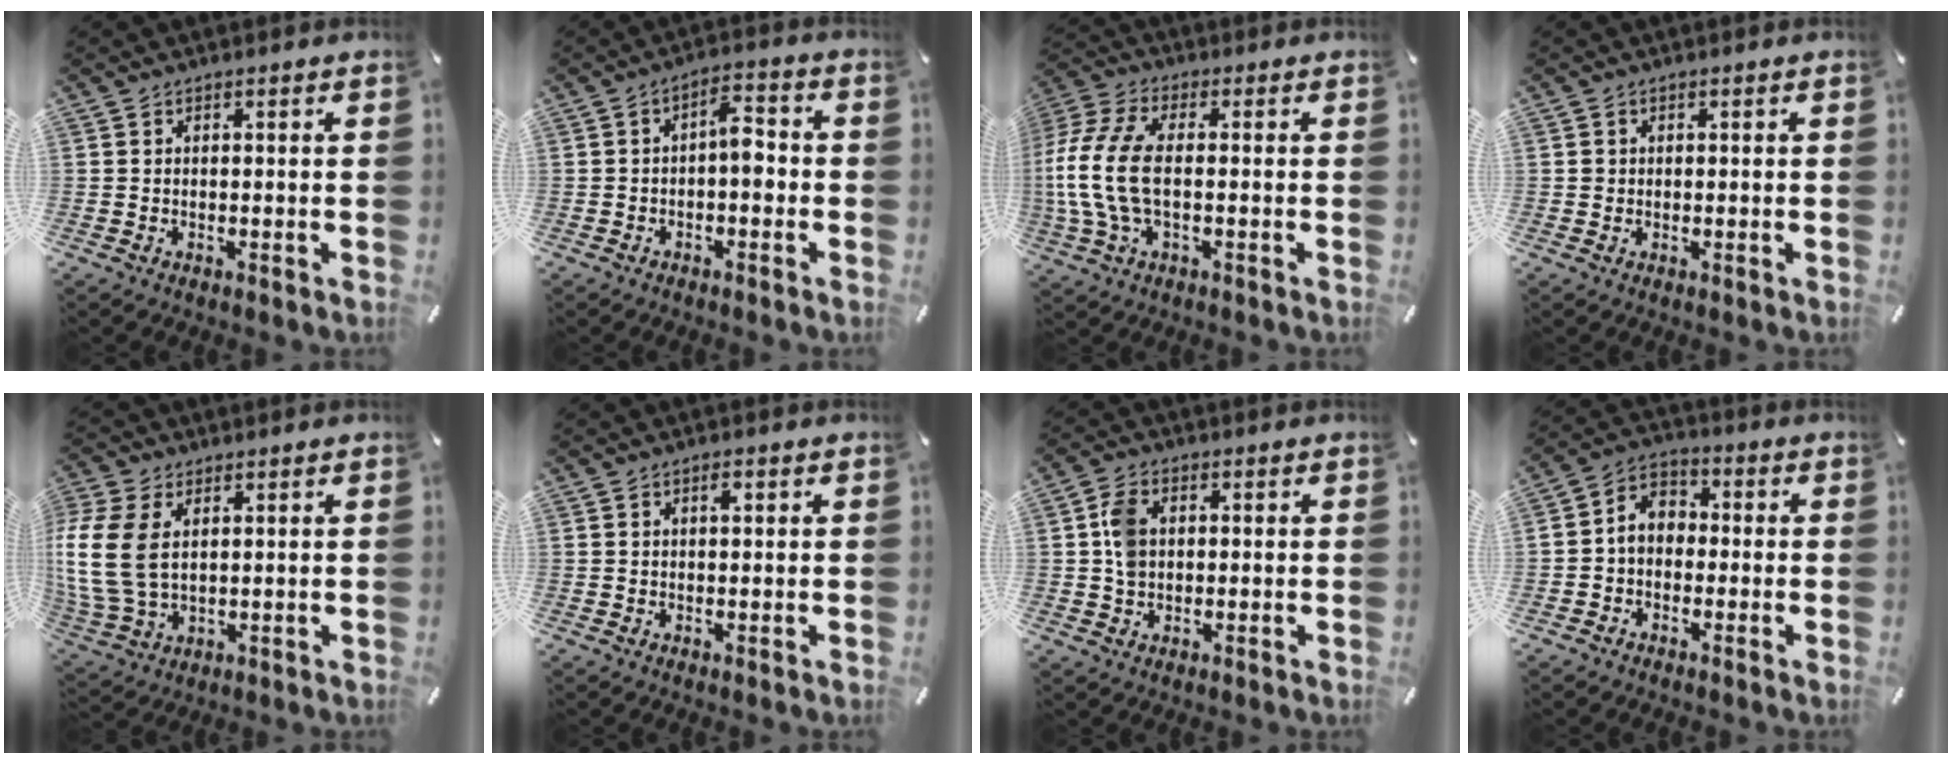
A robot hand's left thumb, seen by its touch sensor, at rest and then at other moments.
{"total": 5.7, "force": [-1.2, 2.9, 4.8], "torque": [-0.076, 0.018, -0.024]}
{"total": 13.4, "force": [-1.0, 7.0, 11.4], "torque": [-0.247, -0.004, -0.016]}
{"total": 0.8, "force": [0.0, 0.8, 0.1], "torque": [0.001, 0.007, -0.002]}
{"total": 13.3, "force": [2.3, 9.3, 9.2], "torque": [-0.229, -0.004, 0.045]}
{"total": 1.7, "force": [0.6, 0.8, 1.4], "torque": [-0.020, 0.002, 0.007]}
{"total": 5.7, "force": [0.6, 4.4, 3.6], "torque": [-0.064, 0.009, 0.012]}
{"total": 5.4, "force": [-1.5, 4.6, 2.5], "torque": [-0.057, 0.013, -0.030]}